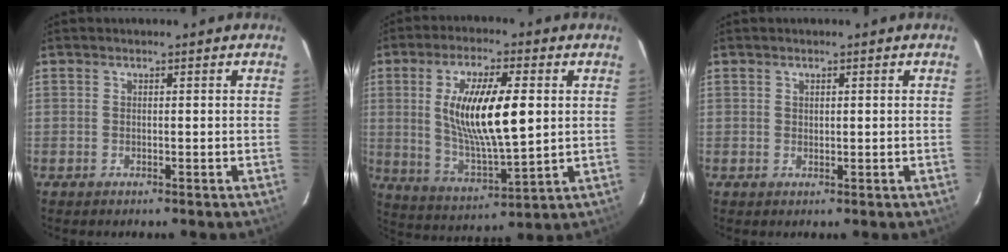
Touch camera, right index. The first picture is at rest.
{"total": 15.8, "force": [2.4, 4.7, 14.9], "torque": [-0.272, -0.006, 0.052]}
{"total": 0.7, "force": [0.4, 0.5, 0.3], "torque": [-0.005, 0.002, 0.009]}